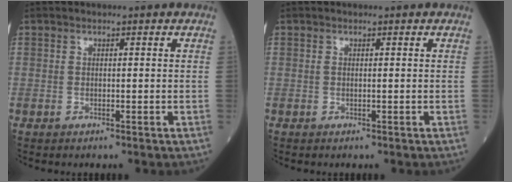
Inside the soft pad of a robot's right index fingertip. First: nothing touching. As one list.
[{"total": 0.0}]